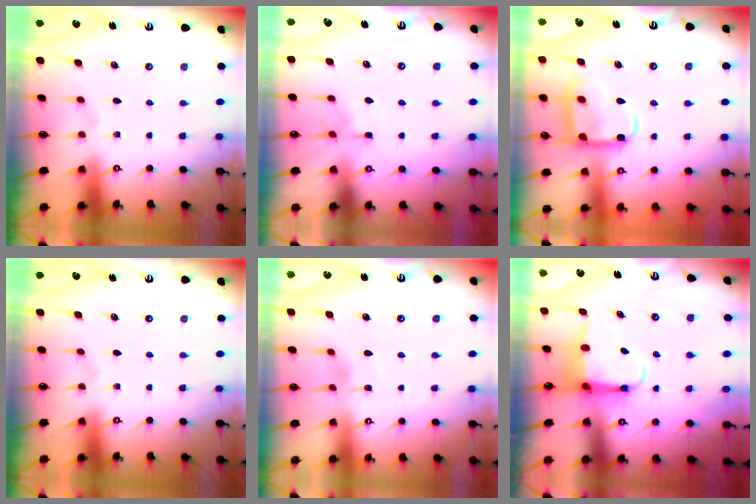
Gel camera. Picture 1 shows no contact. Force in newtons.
{"total": 4.4, "press": 4.4, "slide": 0.4}
{"total": 13.7, "press": 13.6, "slide": 1.3}
{"total": 0.0}
{"total": 2.6, "press": 2.6, "slide": 0.3}
{"total": 5.4, "press": 5.4, "slide": 0.5}